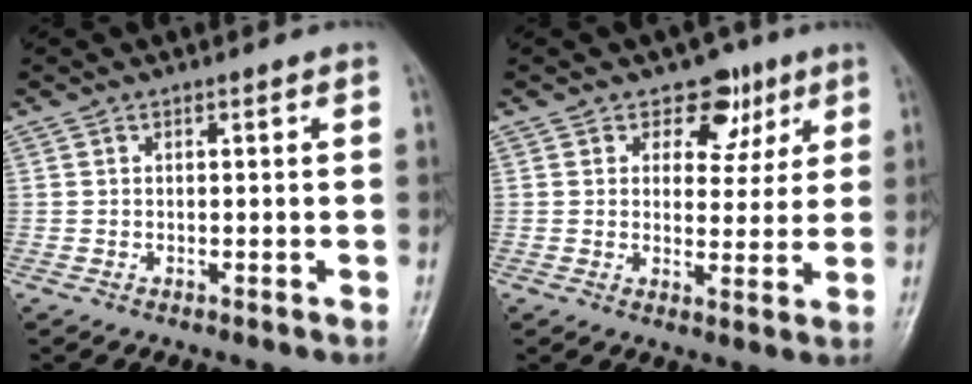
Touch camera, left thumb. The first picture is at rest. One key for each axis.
{"total": 7.1, "fx": 4.0, "fy": 5.2, "fz": 2.9, "tx": 0.003, "ty": -0.013, "tz": 0.053}